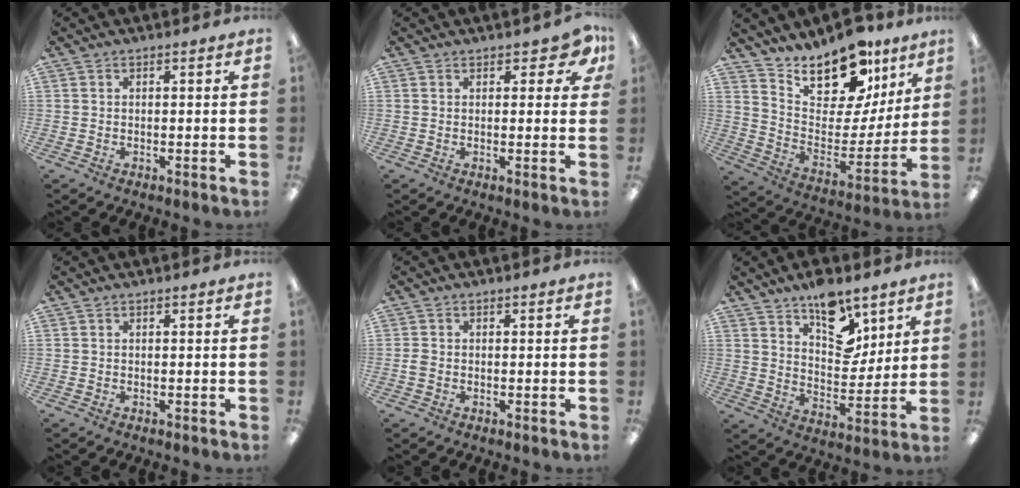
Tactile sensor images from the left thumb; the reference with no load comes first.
{"total": 4.6, "force": [2.7, 2.5, 2.8], "torque": [-0.027, -0.005, 0.045]}
{"total": 18.3, "force": [15.0, 7.9, 6.9], "torque": [-0.118, -0.115, 0.267]}
{"total": 0.0}
{"total": 1.5, "force": [-0.3, 1.2, 0.8], "torque": [-0.014, 0.003, -0.006]}
{"total": 13.4, "force": [8.9, 7.2, 6.9], "torque": [-0.082, -0.056, 0.156]}